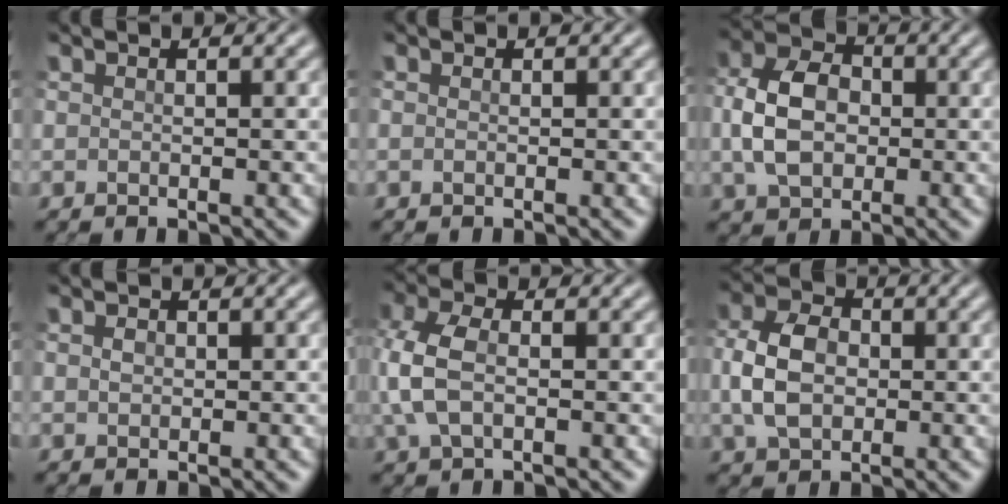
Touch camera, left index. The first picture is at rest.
{"total": 0.0}
{"total": 6.2, "force": [-0.2, 4.5, 4.2], "torque": [-0.088, 0.006, -0.010]}
{"total": 0.9, "force": [0.1, 0.7, 0.5], "torque": [-0.012, -0.001, 0.002]}
{"total": 5.3, "force": [0.1, 3.3, 4.2], "torque": [-0.109, 0.005, -0.006]}
{"total": 5.5, "force": [-0.2, 3.9, 3.8], "torque": [-0.082, 0.003, -0.008]}